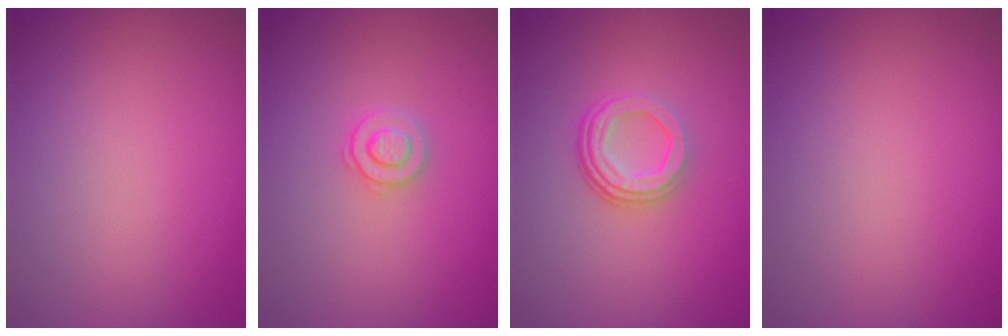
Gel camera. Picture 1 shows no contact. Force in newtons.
{"total": 2.0, "press": 1.9, "slide": 0.4}
{"total": 3.7, "press": 2.6, "slide": 2.5}
{"total": 0.0}